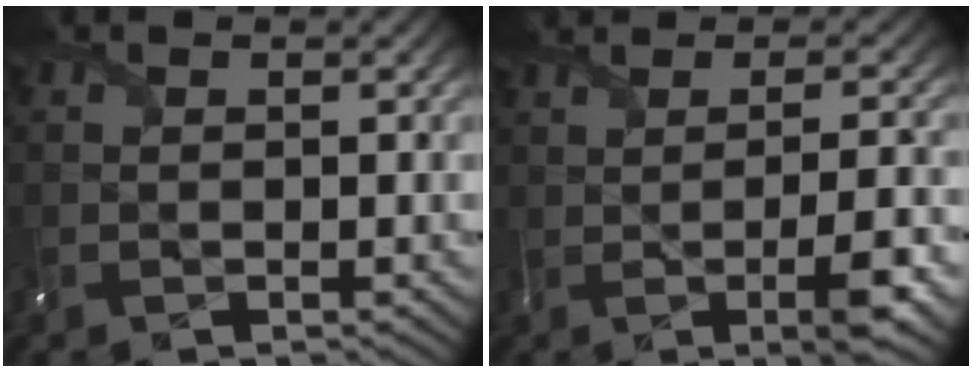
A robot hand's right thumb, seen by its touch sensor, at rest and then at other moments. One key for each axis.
{"total": 5.0, "fx": -1.2, "fy": 0.4, "fz": 4.9, "tx": -0.063, "ty": 0.013, "tz": -0.020}